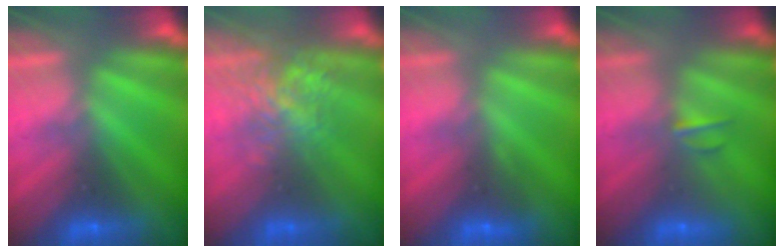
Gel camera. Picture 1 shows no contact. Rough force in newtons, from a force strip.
{"total": 3.7}
{"total": 2.9}
{"total": 2.1}